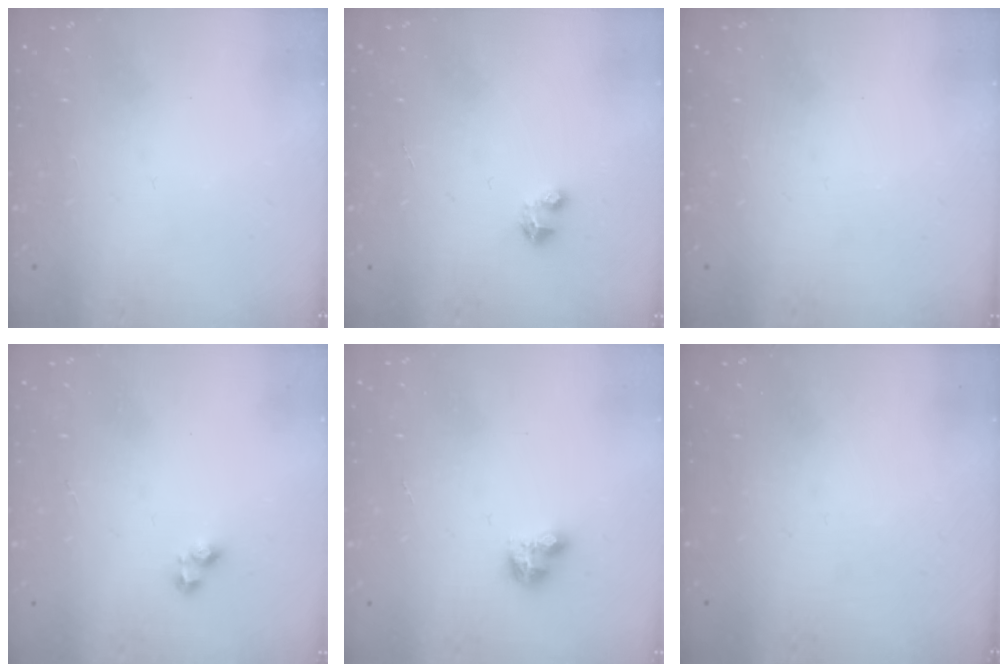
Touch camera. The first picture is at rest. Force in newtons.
{"total": 2.8, "press": 2.8, "slide": 0.1}
{"total": 0.0}
{"total": 2.4, "press": 2.3, "slide": 0.6}
{"total": 4.5, "press": 4.5, "slide": 0.4}
{"total": 0.0}